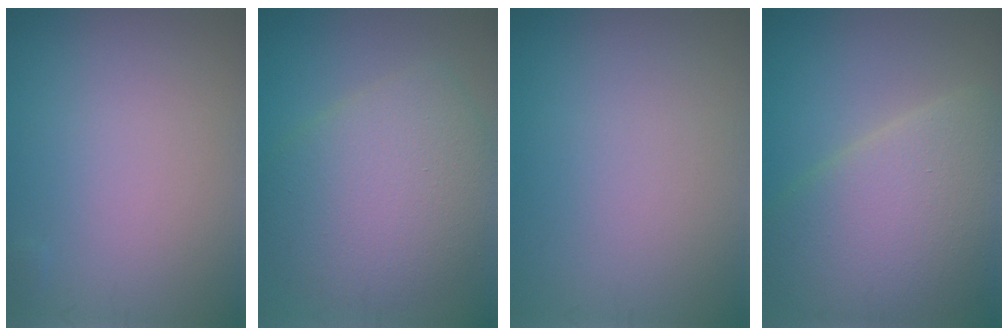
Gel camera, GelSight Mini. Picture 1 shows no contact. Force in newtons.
{"total": 7.5, "press": 7.5, "slide": 0.2}
{"total": 0.0}
{"total": 8.4, "press": 8.4, "slide": 0.3}